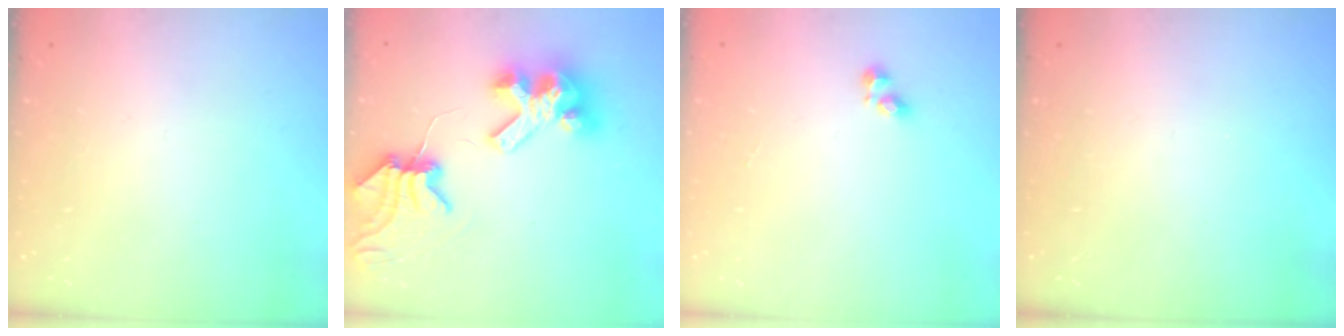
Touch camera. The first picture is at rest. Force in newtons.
{"total": 10.2, "press": 10.1, "slide": 1.4}
{"total": 3.0, "press": 2.9, "slide": 0.6}
{"total": 0.0}